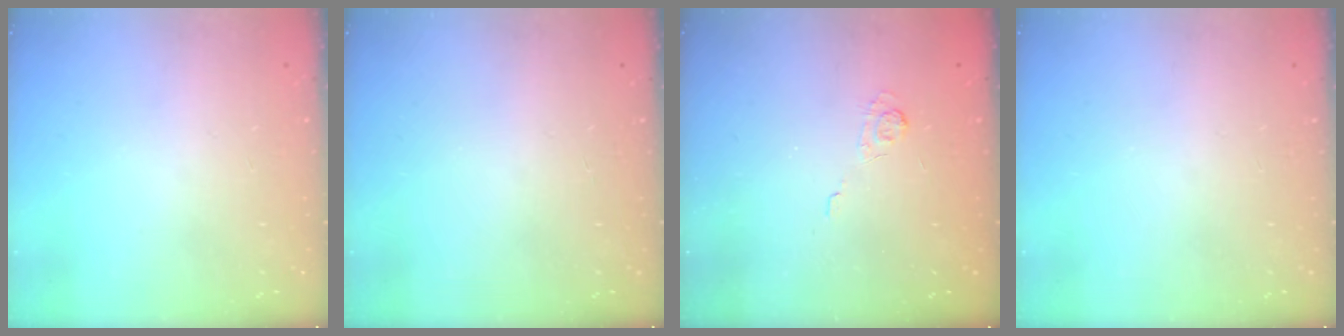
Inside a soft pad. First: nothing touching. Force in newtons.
{"total": 0.0}
{"total": 2.0, "press": 1.3, "slide": 1.5}
{"total": 0.0}